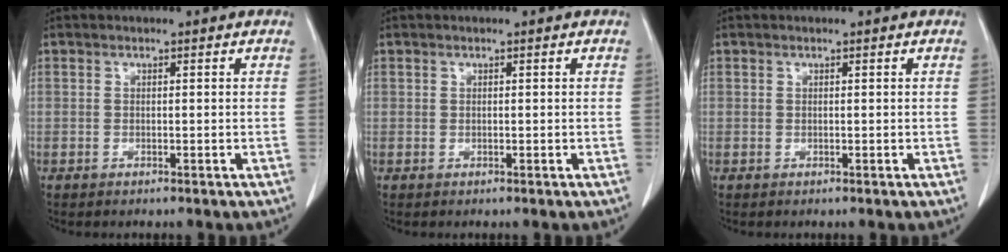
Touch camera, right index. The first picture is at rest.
{"total": 0.0}
{"total": 0.0}